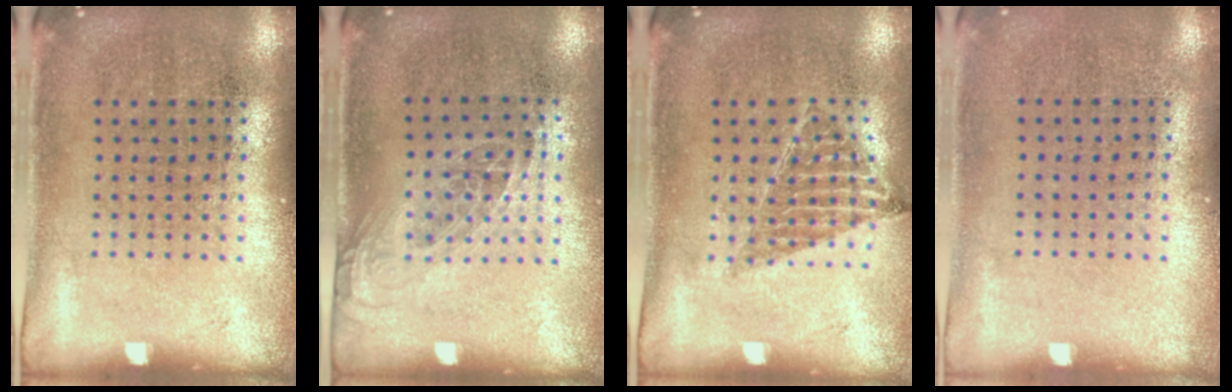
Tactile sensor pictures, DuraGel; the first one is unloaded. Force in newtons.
{"total": 1.1, "press": 0.9, "slide": 0.6}
{"total": 0.8, "press": 0.8, "slide": 0.1}
{"total": 0.0}